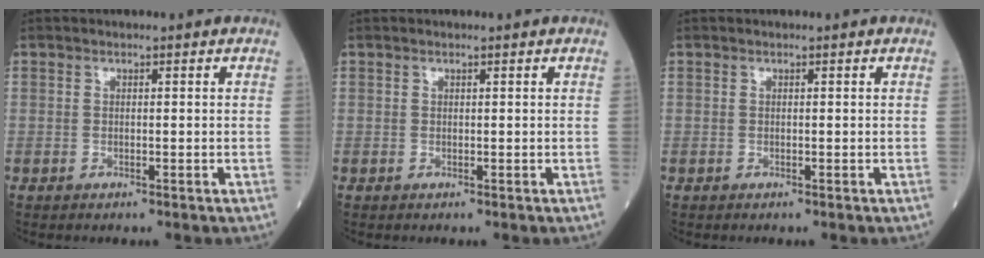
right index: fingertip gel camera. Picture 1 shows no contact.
{"total": 0.0}
{"total": 0.0}